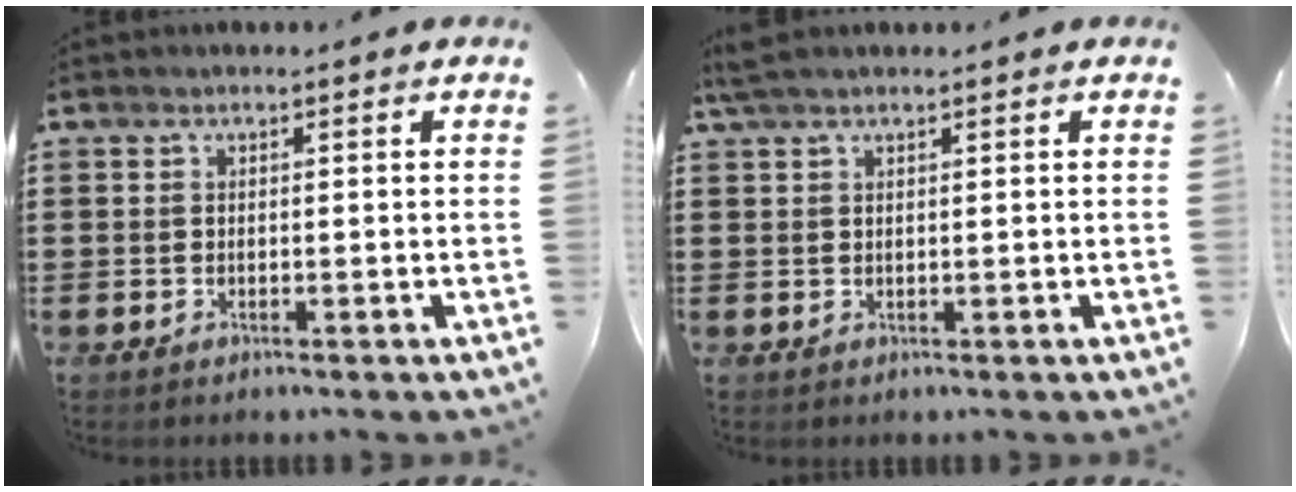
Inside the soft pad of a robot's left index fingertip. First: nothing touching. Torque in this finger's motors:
{"motor_torque": [0.11, 0.04, 0.25, 0.05]}